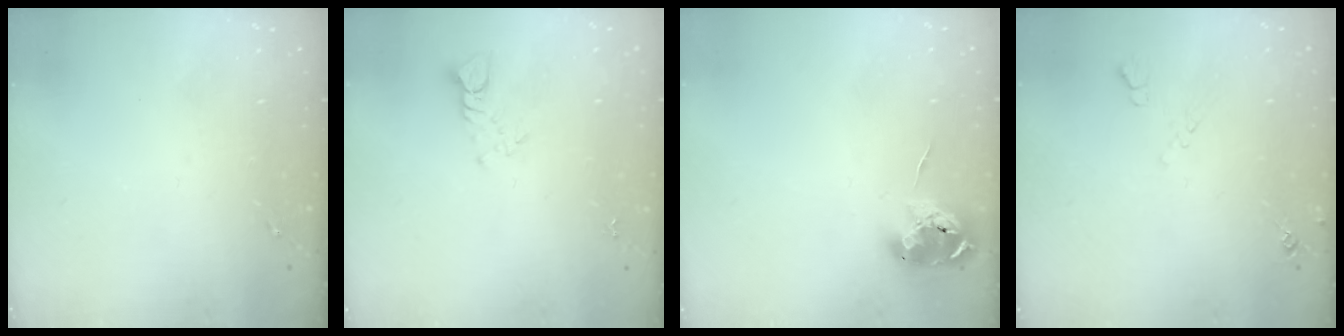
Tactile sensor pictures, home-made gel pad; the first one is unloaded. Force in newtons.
{"total": 3.5, "press": 3.5, "slide": 0.3}
{"total": 9.6, "press": 9.6, "slide": 0.6}
{"total": 6.2, "press": 6.2, "slide": 1.0}